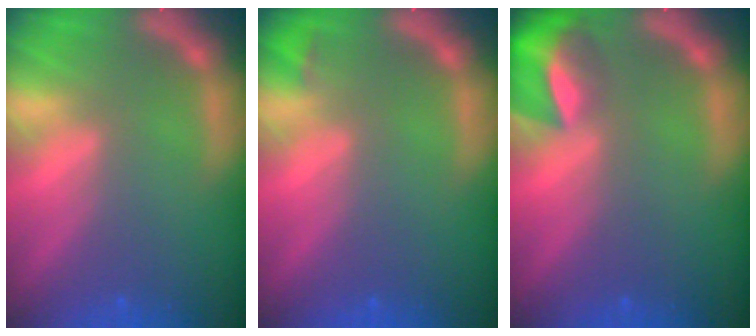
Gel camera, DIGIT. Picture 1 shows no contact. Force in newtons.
{"total": 0.9}
{"total": 6.0}